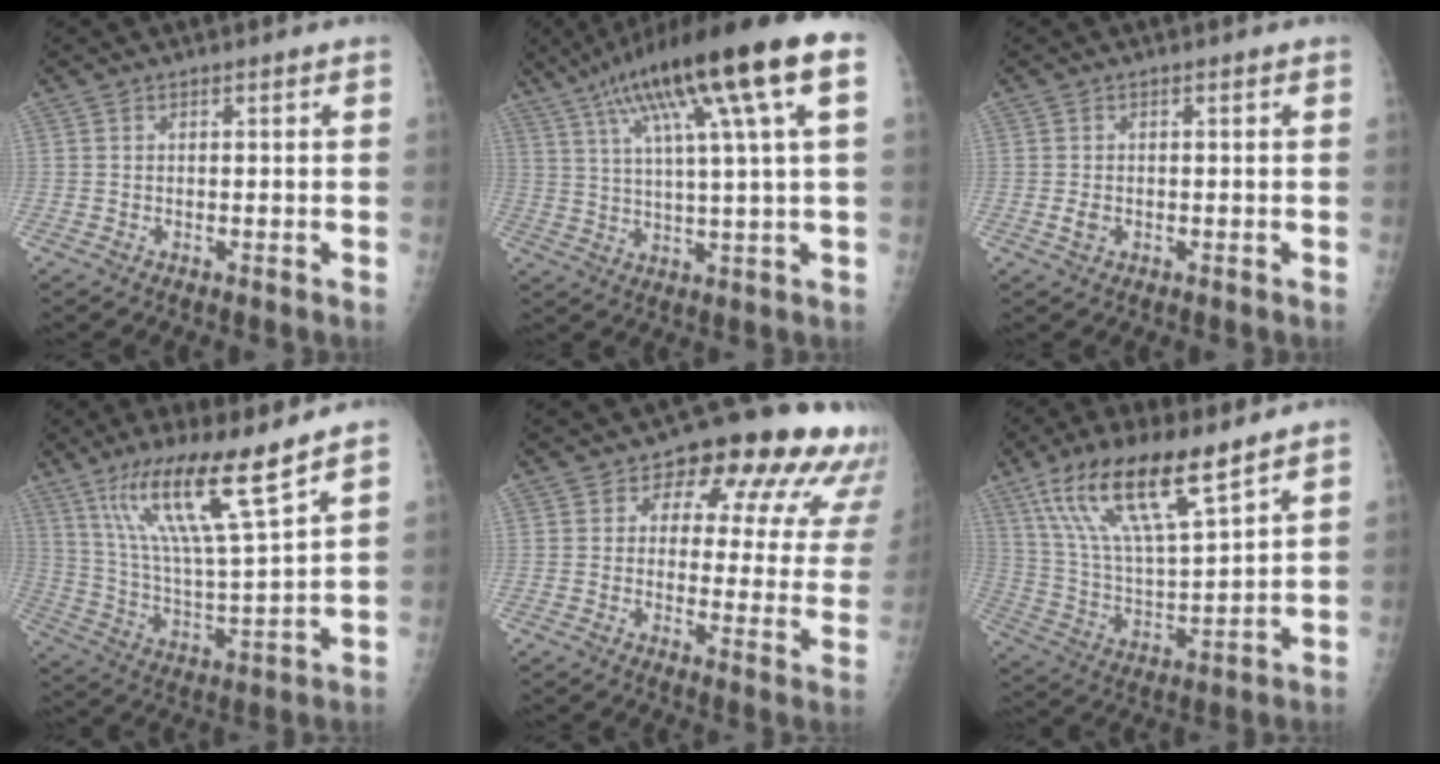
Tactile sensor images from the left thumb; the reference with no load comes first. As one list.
[{"total": 20.0, "force": [8.8, 2.1, 17.9], "torque": [-0.298, 0.011, 0.140]}, {"total": 1.6, "force": [-0.4, 1.1, 1.0], "torque": [-0.019, 0.000, -0.006]}, {"total": 17.1, "force": [11.0, 1.7, 13.0], "torque": [-0.230, -0.059, 0.208]}, {"total": 17.8, "force": [10.9, 8.6, 11.1], "torque": [-0.084, -0.040, 0.114]}, {"total": 18.3, "force": [11.3, 4.7, 13.6], "torque": [-0.244, -0.041, 0.219]}]